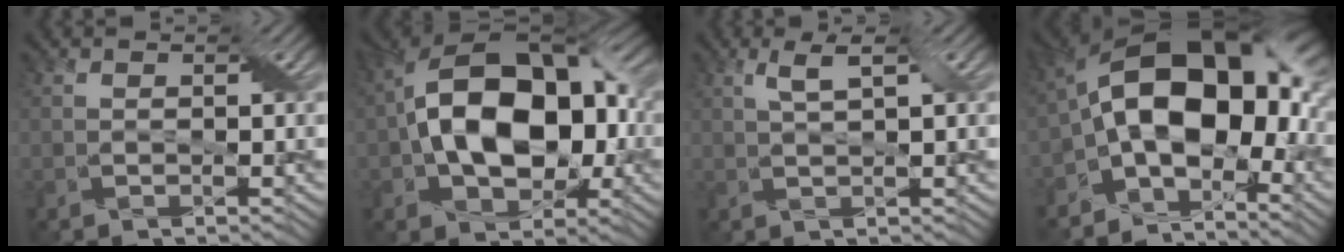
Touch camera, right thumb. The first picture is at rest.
{"total": 16.7, "force": [0.0, 10.7, 12.9], "torque": [-0.217, 0.012, -0.009]}
{"total": 2.3, "force": [1.5, -0.3, 1.7], "torque": [-0.039, 0.009, 0.027]}
{"total": 16.5, "force": [-2.2, 10.0, 12.9], "torque": [-0.207, 0.002, -0.038]}